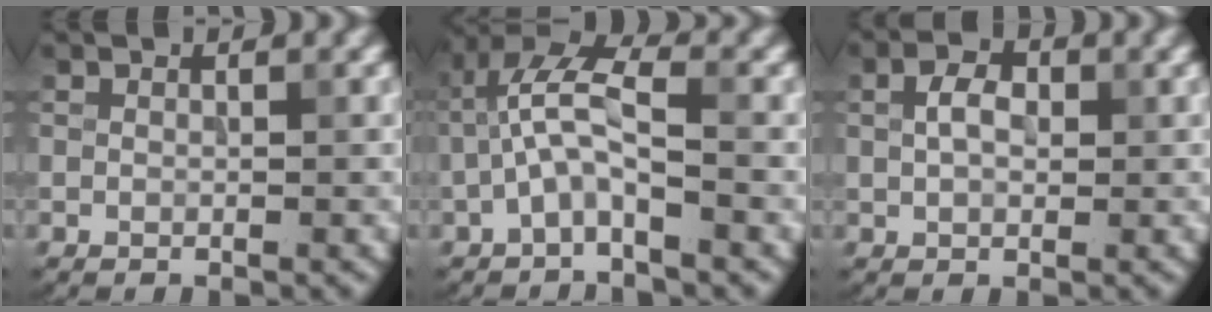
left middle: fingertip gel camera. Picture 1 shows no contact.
{"total": 4.6, "force": [-1.3, 1.7, 4.1], "torque": [-0.092, 0.021, -0.035]}
{"total": 2.7, "force": [0.5, 1.8, 2.0], "torque": [-0.040, 0.005, 0.006]}